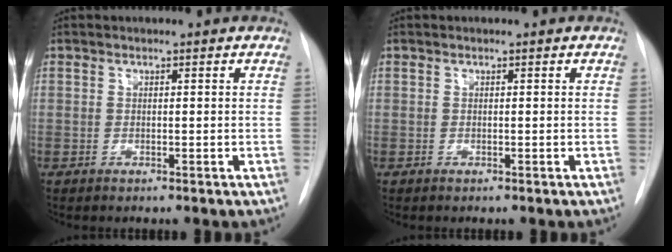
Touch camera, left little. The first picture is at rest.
{"total": 0.0}